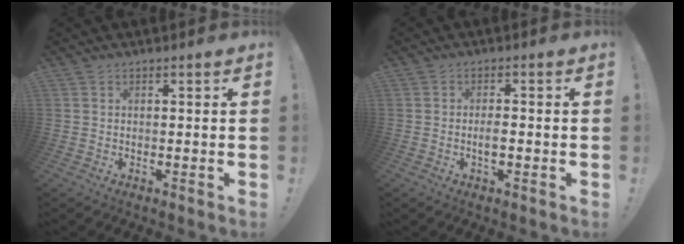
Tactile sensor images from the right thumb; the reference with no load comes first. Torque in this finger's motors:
{"motor_torque": [0.03, -0.02, 0.42, -0.25, 0.00]}